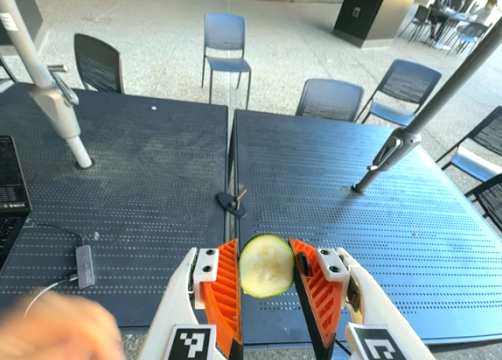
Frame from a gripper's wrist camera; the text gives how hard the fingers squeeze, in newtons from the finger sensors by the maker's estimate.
{"total": 8.0, "left": 7.9, "right": 8.0}